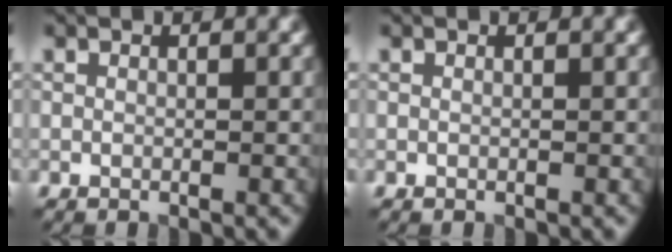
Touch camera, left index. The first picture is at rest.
{"total": 0.0}